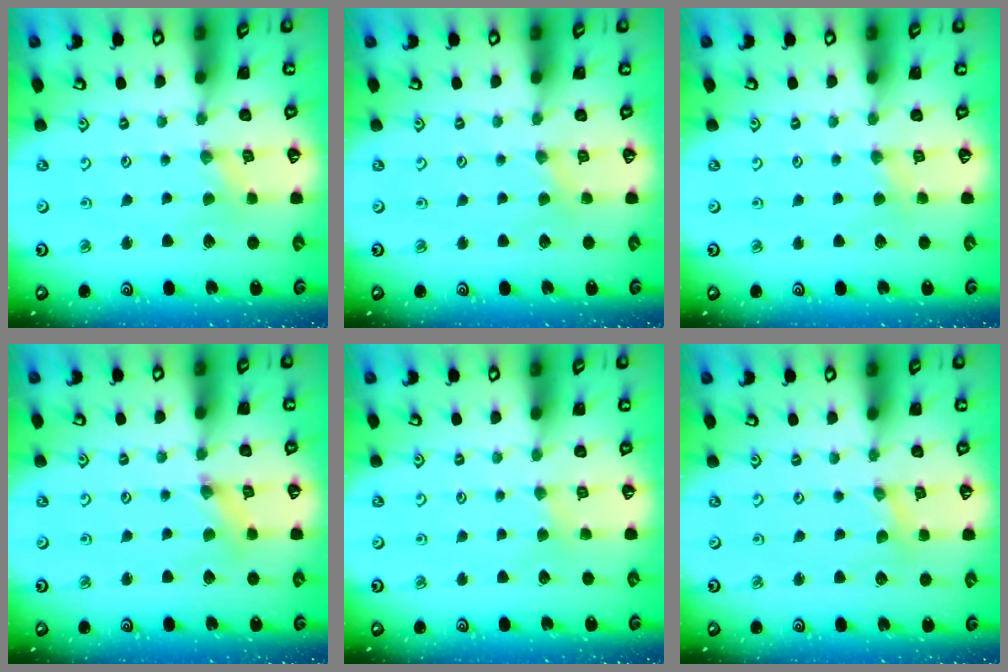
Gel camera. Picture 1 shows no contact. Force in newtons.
{"total": 1.4, "press": 1.4, "slide": 0.4}
{"total": 2.2, "press": 2.2, "slide": 0.4}
{"total": 2.3, "press": 2.3, "slide": 0.4}
{"total": 2.2, "press": 2.2, "slide": 0.3}
{"total": 0.6, "press": 0.5, "slide": 0.1}